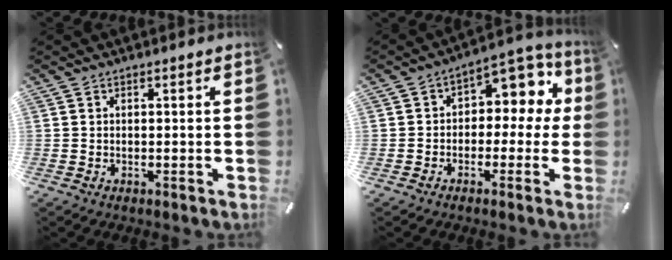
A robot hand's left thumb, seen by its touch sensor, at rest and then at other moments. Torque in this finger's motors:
{"motor_torque": [0.58, 0.17, 0.40, 0.61, 0.00]}